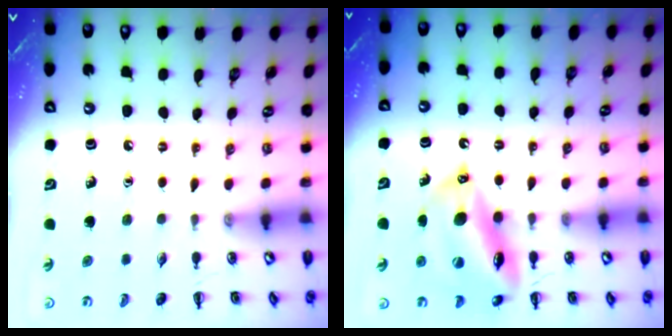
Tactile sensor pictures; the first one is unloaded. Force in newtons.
{"total": 16.4, "press": 15.8, "slide": 4.6}